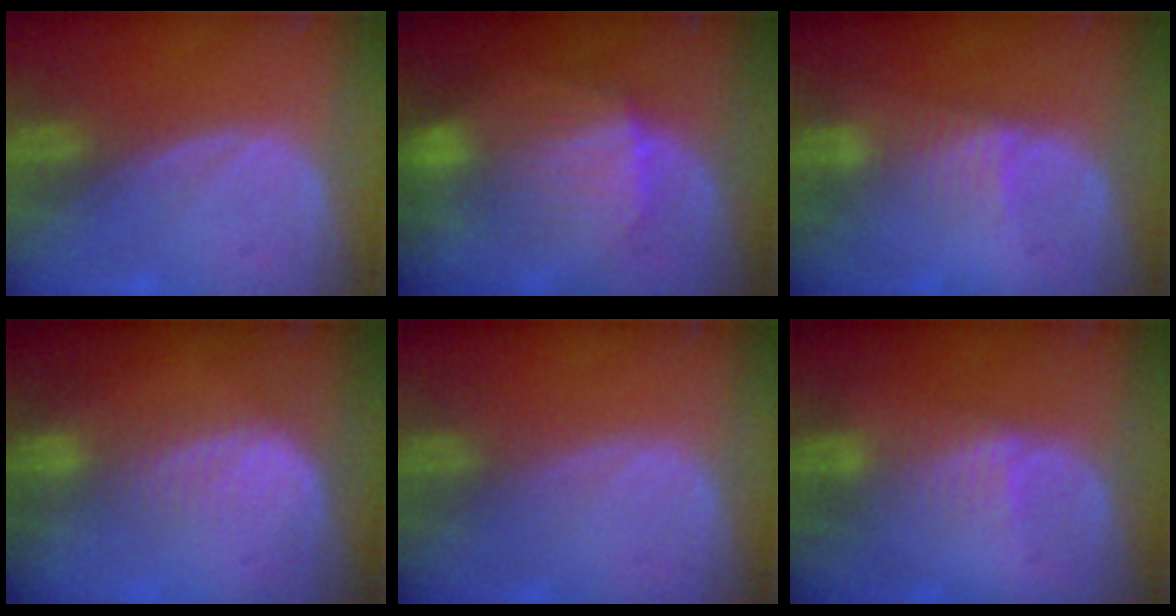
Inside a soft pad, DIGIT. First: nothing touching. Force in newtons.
{"total": 8.3, "press": 8.1, "slide": 2.0}
{"total": 2.6, "press": 2.4, "slide": 0.9}
{"total": 3.1, "press": 2.6, "slide": 1.7}
{"total": 0.0}
{"total": 2.4, "press": 2.4, "slide": 0.2}